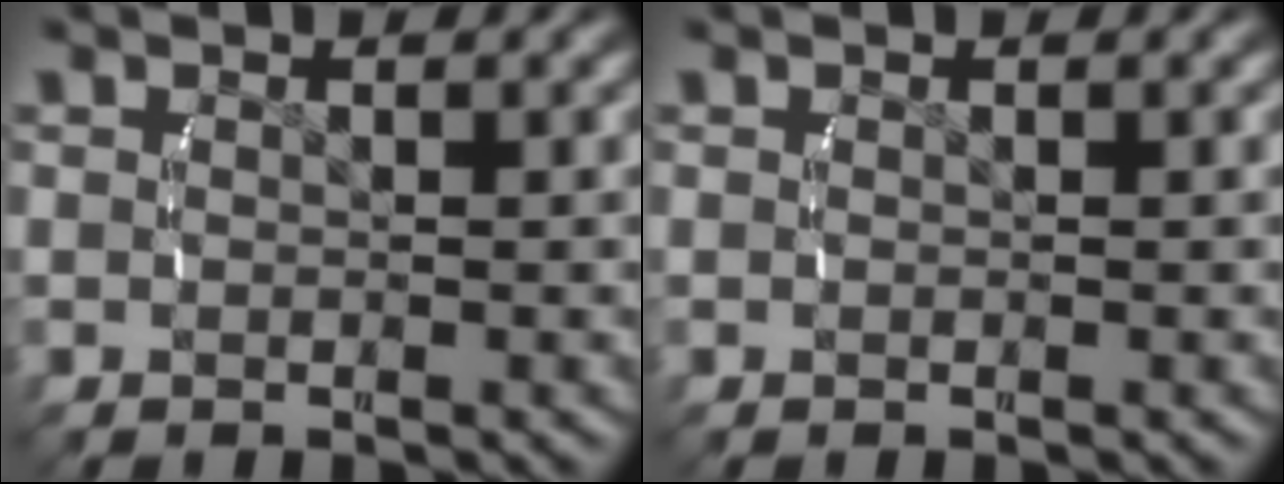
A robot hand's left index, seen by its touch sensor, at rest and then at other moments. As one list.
[{"total": 0.0}]